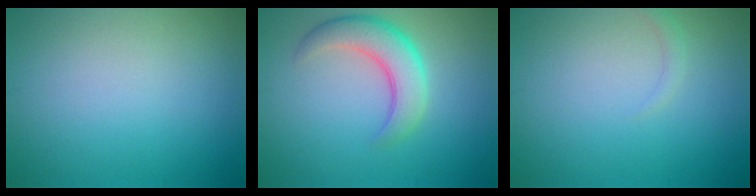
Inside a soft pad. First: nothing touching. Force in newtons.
{"total": 4.6, "press": 4.6, "slide": 0.2}
{"total": 0.8, "press": 0.8, "slide": 0.1}